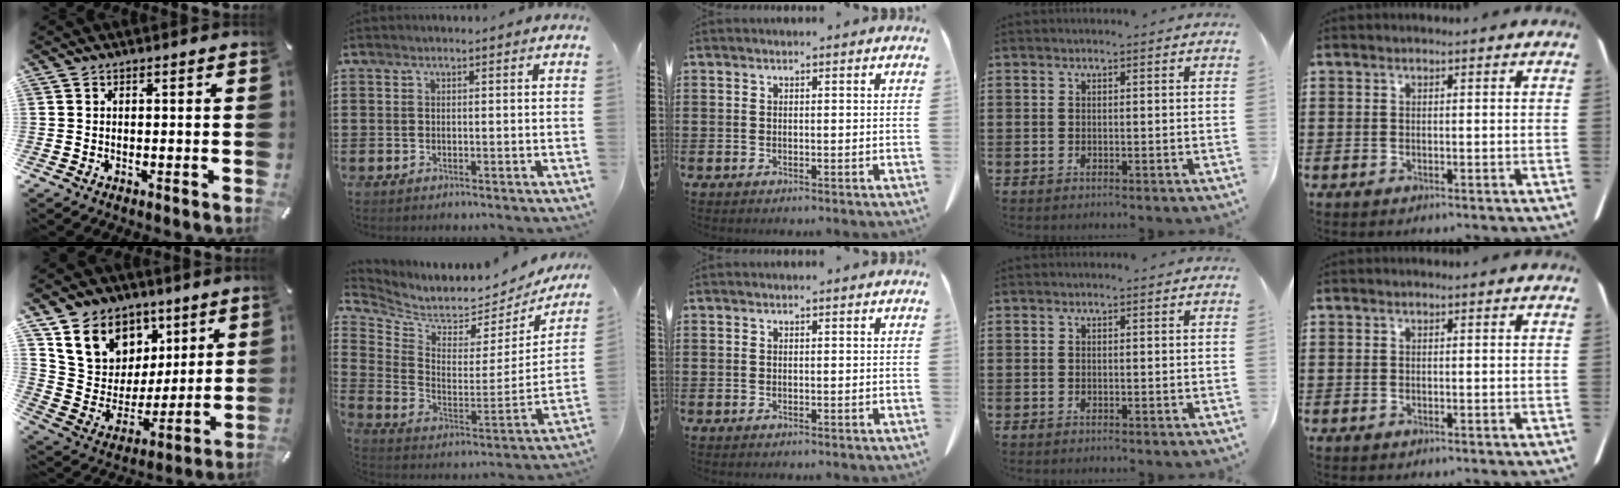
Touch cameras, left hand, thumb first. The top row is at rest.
{"thumb": {"total": 15.6, "force": [8.3, 12.4, 4.7], "torque": [-0.093, -0.047, 0.165]}, "index": {"total": 4.0, "force": [3.8, 1.0, 0.7], "torque": [-0.043, -0.053, 0.062]}}